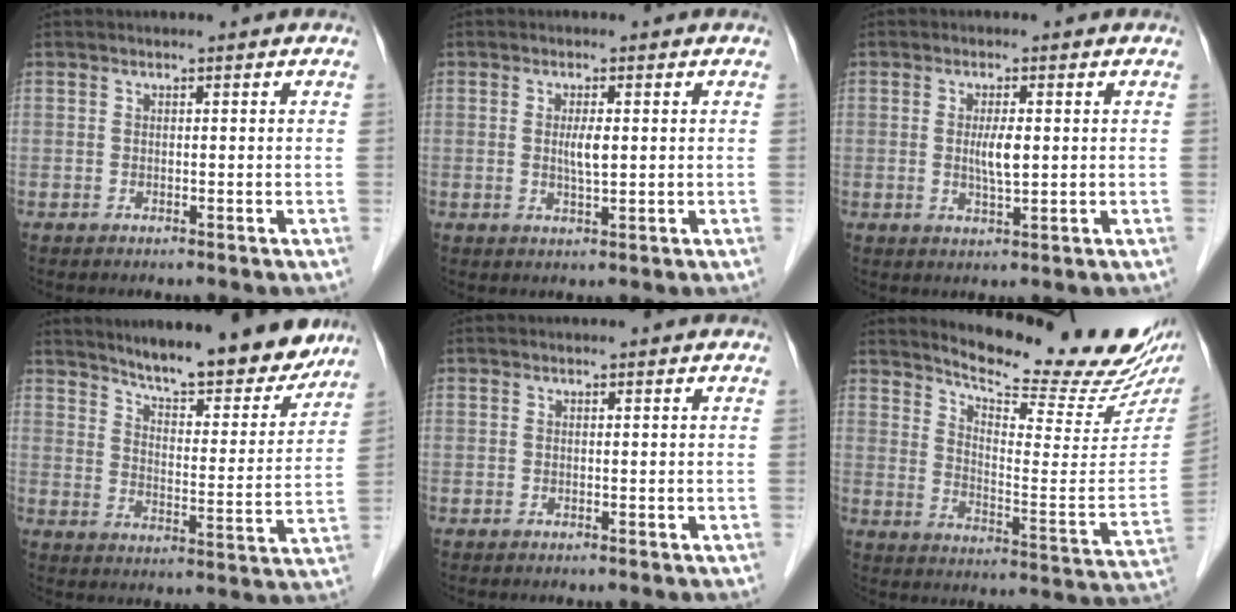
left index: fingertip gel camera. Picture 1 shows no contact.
{"total": 2.5, "force": [0.1, 0.4, 2.5], "torque": [-0.048, -0.005, 0.003]}
{"total": 3.3, "force": [0.0, 0.6, 3.3], "torque": [-0.061, -0.007, 0.002]}
{"total": 16.2, "force": [14.3, 2.7, 7.1], "torque": [-0.096, -0.026, 0.197]}
{"total": 0.0}
{"total": 19.7, "force": [17.7, 2.3, 8.2], "torque": [-0.126, -0.079, 0.231]}